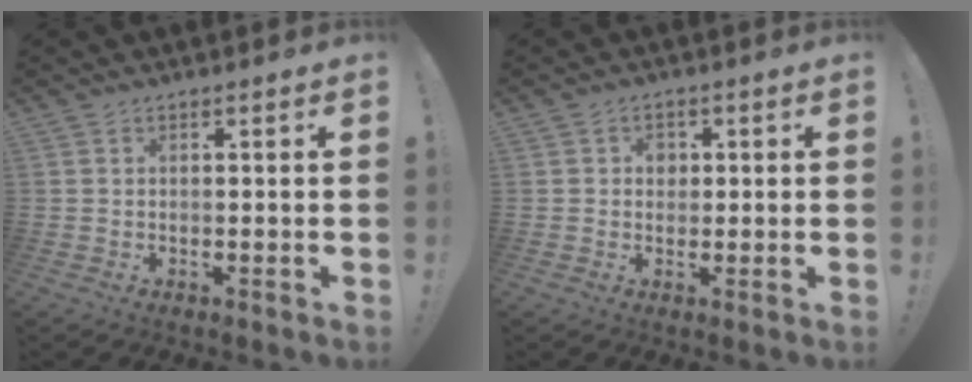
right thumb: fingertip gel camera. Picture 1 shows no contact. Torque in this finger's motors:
{"motor_torque": [0.12, 0.38, 0.01, -0.13, 0.01]}